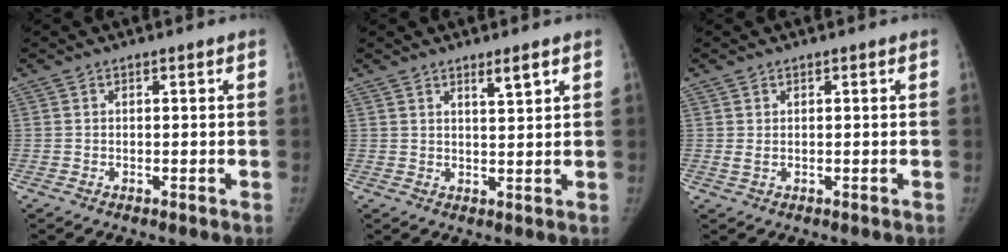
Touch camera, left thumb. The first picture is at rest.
{"total": 2.7, "force": [1.9, 0.2, 1.9], "torque": [-0.028, -0.018, 0.033]}
{"total": 0.6, "force": [0.0, 0.4, 0.4], "torque": [-0.012, 0.002, 0.006]}